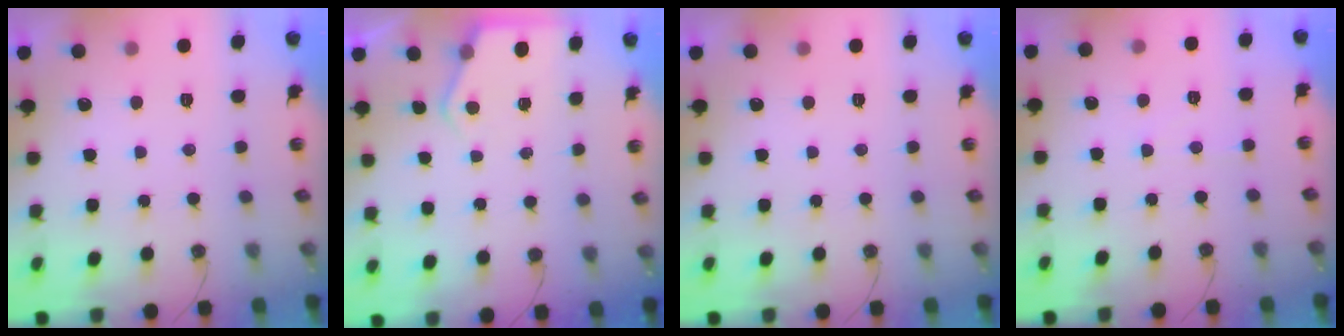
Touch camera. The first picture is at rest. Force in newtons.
{"total": 3.3, "press": 3.3, "slide": 0.5}
{"total": 0.0}
{"total": 3.9, "press": 3.9, "slide": 0.6}